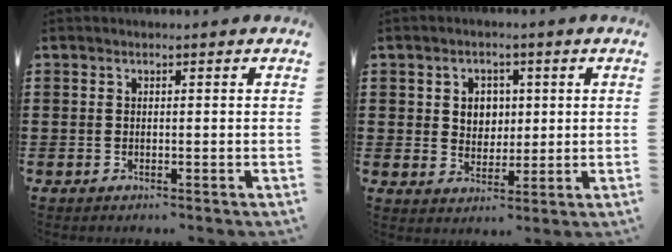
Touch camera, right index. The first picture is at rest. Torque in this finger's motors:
{"motor_torque": [0.36, -0.25, 0.12, 0.04]}